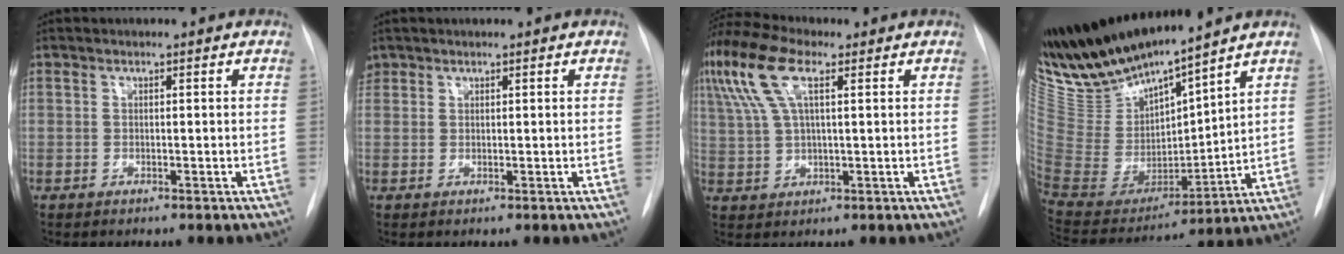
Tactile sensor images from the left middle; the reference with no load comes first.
{"total": 1.8, "force": [1.2, 1.3, 0.1], "torque": [-0.003, 0.013, 0.022]}
{"total": 11.2, "force": [5.2, 3.4, 9.3], "torque": [-0.210, 0.031, 0.098]}
{"total": 17.3, "force": [15.6, 1.5, 7.3], "torque": [-0.153, -0.024, 0.315]}